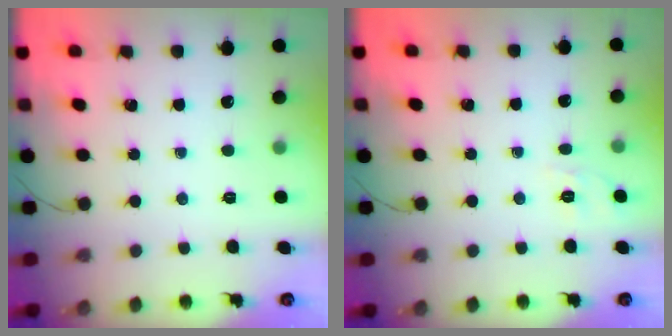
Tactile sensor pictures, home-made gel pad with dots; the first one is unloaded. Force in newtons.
{"total": 1.5, "press": 0.0, "slide": 1.5}